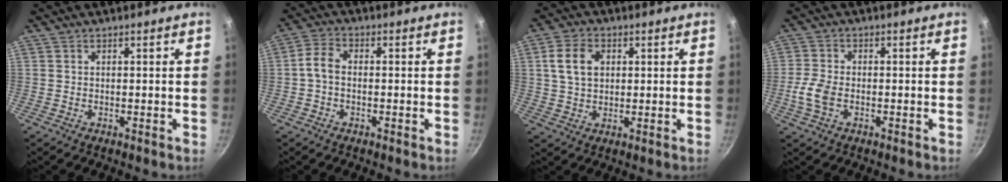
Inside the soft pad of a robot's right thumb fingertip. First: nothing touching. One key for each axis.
{"total": 4.1, "fx": -0.7, "fy": 2.8, "fz": 3.0, "tx": -0.065, "ty": 0.021, "tz": -0.022}
{"total": 7.2, "fx": 1.6, "fy": 5.2, "fz": 4.8, "tx": -0.073, "ty": 0.005, "tz": 0.027}
{"total": 5.2, "fx": -1.4, "fy": 3.2, "fz": 3.9, "tx": -0.088, "ty": 0.008, "tz": -0.032}